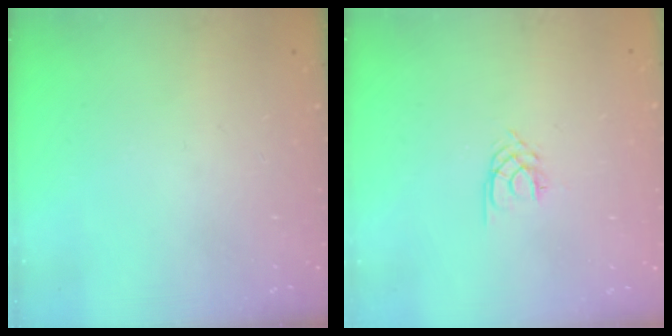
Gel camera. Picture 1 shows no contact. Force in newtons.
{"total": 2.1, "press": 2.0, "slide": 0.3}